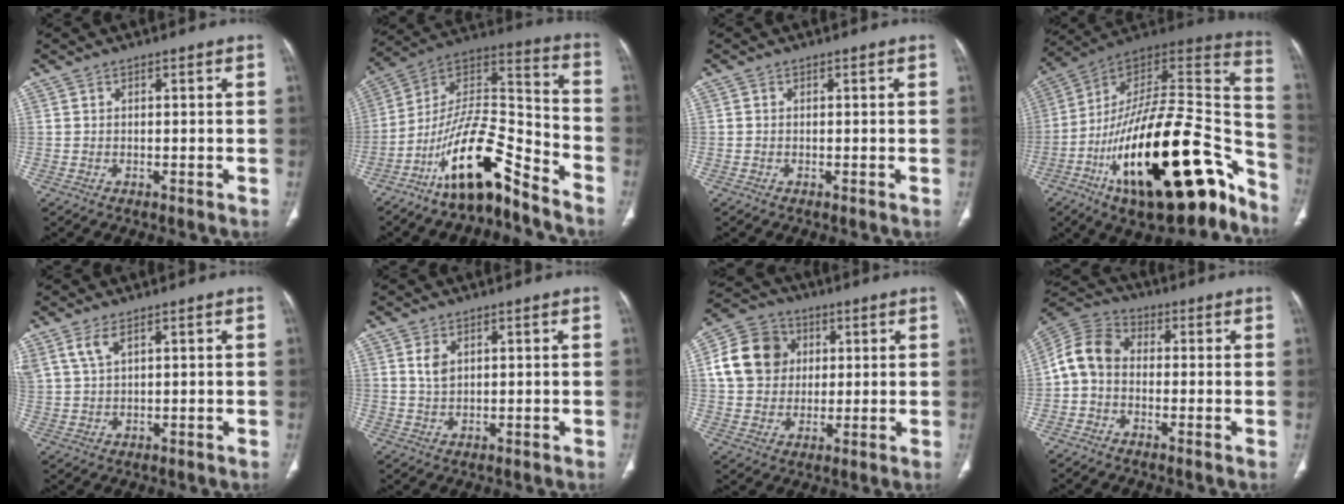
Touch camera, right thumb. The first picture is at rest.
{"total": 17.0, "force": [-12.0, 5.1, 10.9], "torque": [-0.171, 0.110, -0.215]}
{"total": 0.0}
{"total": 34.7, "force": [-17.8, 13.8, 26.4], "torque": [-0.325, 0.090, -0.281]}
{"total": 4.1, "force": [2.5, 1.4, 2.9], "torque": [-0.069, -0.005, 0.062]}
{"total": 3.0, "force": [1.3, 1.8, 2.1], "torque": [-0.036, -0.006, 0.032]}
{"total": 13.0, "force": [2.7, 11.2, 5.9], "torque": [-0.096, 0.008, 0.042]}
{"total": 8.5, "force": [-0.8, 6.5, 5.5], "torque": [-0.098, 0.027, -0.032]}